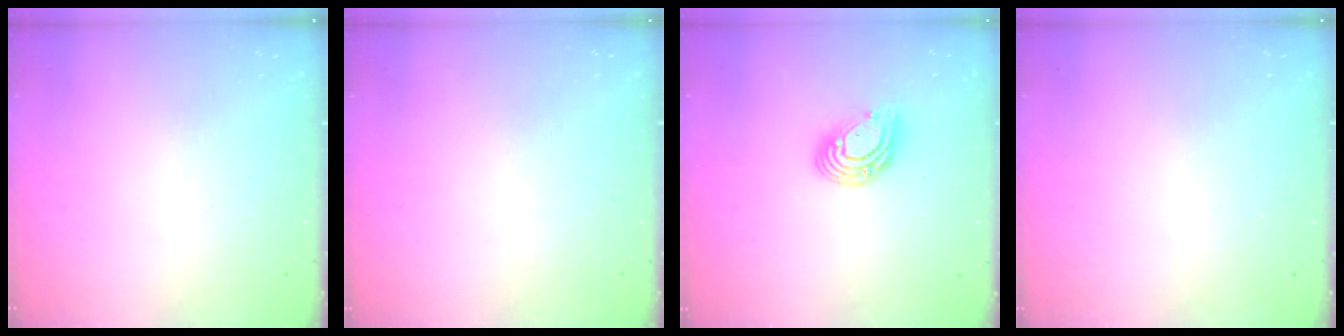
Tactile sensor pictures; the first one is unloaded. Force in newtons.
{"total": 0.0}
{"total": 9.9, "press": 9.9, "slide": 1.1}
{"total": 0.0}